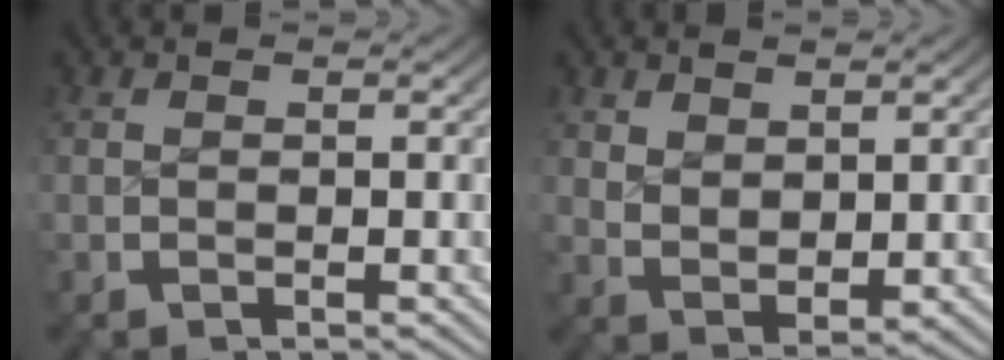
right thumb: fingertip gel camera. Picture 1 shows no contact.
{"total": 2.5, "force": [1.4, 1.4, 1.6], "torque": [-0.032, -0.014, 0.040]}